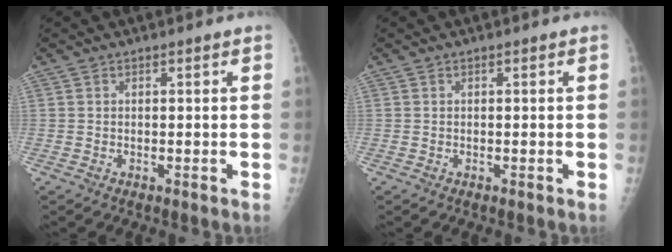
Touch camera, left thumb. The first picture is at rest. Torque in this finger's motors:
{"motor_torque": [0.00, 0.00, -0.01, -0.12, 0.00]}